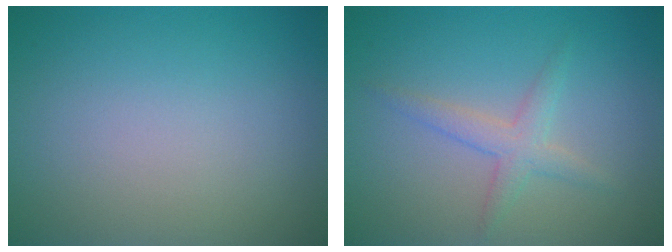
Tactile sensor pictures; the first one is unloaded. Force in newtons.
{"total": 2.2, "press": 2.2, "slide": 0.1}